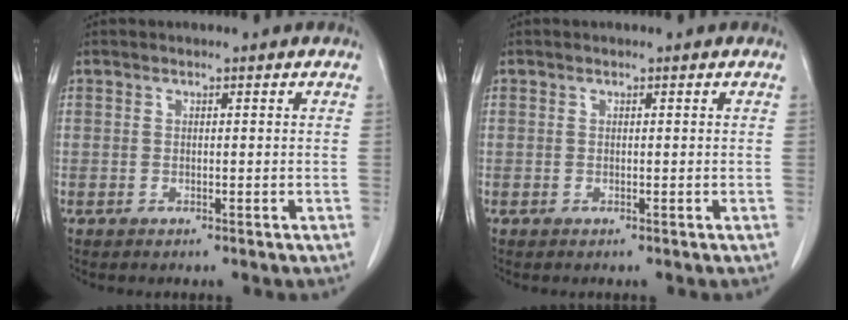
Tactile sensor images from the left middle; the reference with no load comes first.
{"total": 0.0}